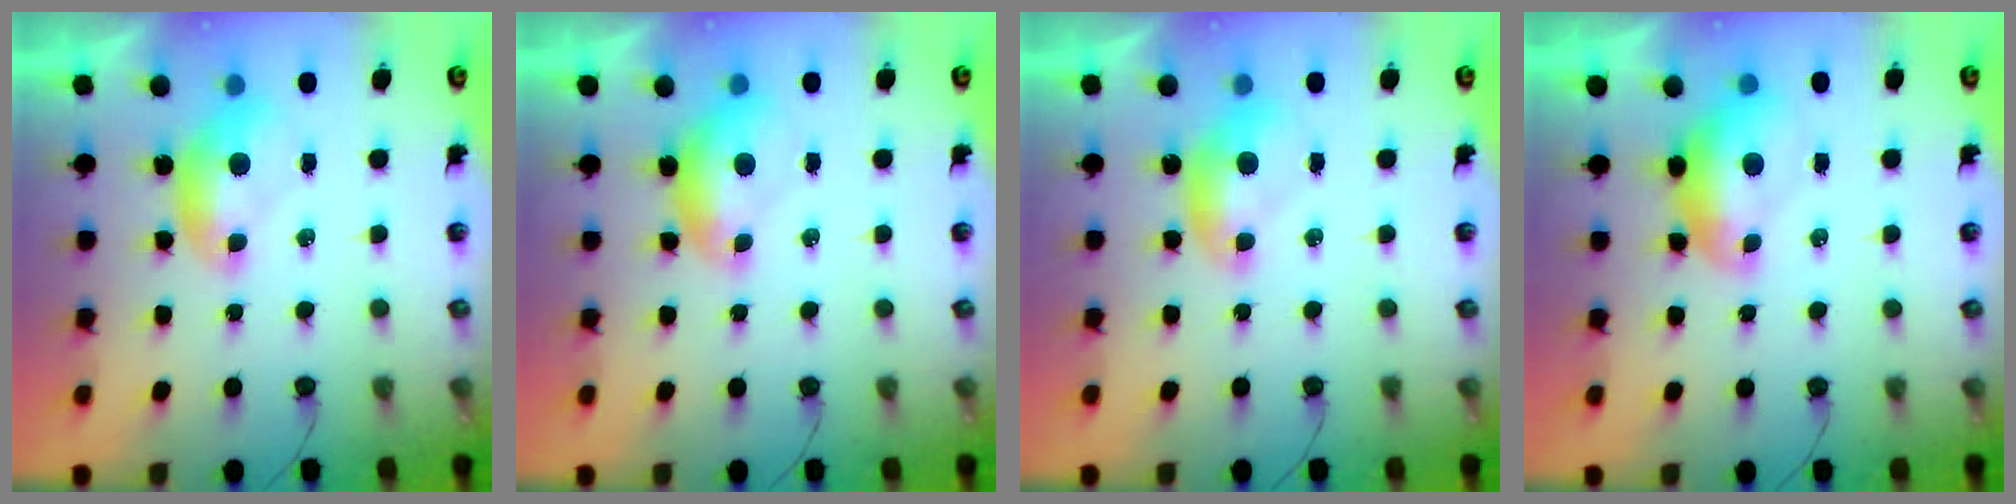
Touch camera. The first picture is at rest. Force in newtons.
{"total": 0.0}
{"total": 0.0}
{"total": 1.7, "press": 1.6, "slide": 0.5}